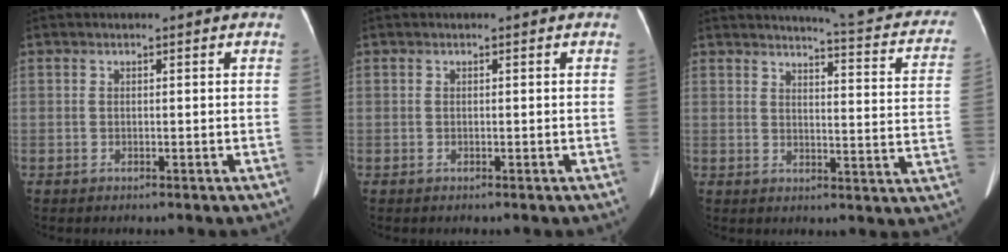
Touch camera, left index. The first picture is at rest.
{"total": 0.0}
{"total": 15.4, "force": [14.0, 1.6, 6.3], "torque": [-0.066, -0.055, 0.137]}